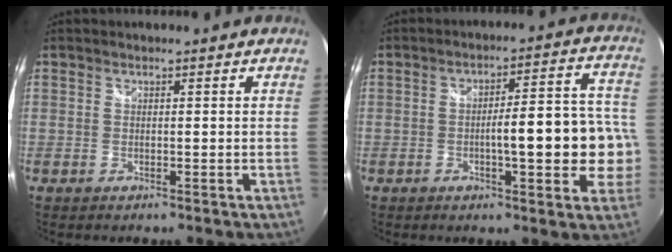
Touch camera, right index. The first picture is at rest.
{"total": 12.8, "force": [-3.0, 2.8, 12.1], "torque": [-0.168, 0.014, -0.036]}